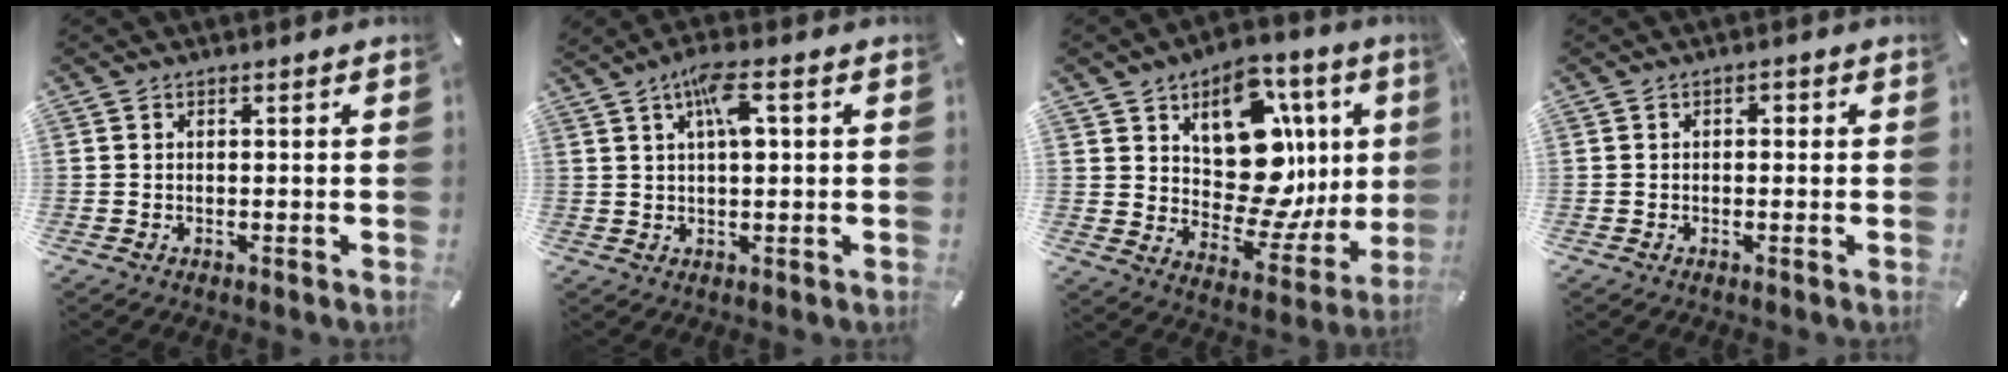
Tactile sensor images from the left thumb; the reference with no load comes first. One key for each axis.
{"total": 6.9, "fx": 2.5, "fy": 2.2, "fz": 6.0, "tx": -0.117, "ty": 0.005, "tz": 0.039}
{"total": 19.1, "fx": 5.3, "fy": 13.1, "fz": 12.8, "tx": -0.156, "ty": -0.052, "tz": 0.094}
{"total": 1.2, "fx": -0.2, "fy": 0.8, "fz": 0.9, "tx": -0.018, "ty": 0.006, "tz": -0.007}